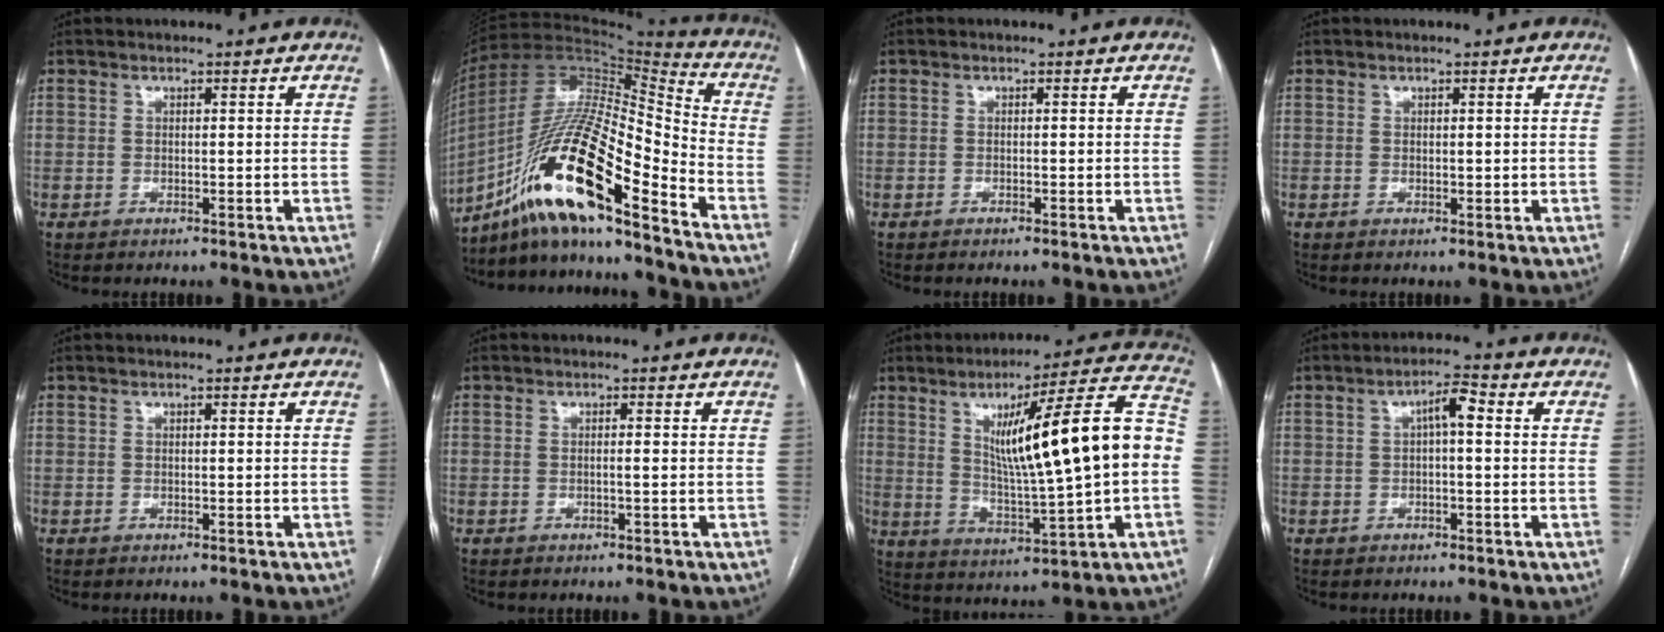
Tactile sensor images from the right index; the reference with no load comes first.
{"total": 20.4, "force": [-12.2, 2.8, 16.1], "torque": [-0.329, -0.004, -0.222]}
{"total": 0.5, "force": [-0.4, -0.1, 0.3], "torque": [-0.007, 0.001, -0.008]}
{"total": 0.7, "force": [0.1, 0.4, 0.5], "torque": [-0.008, -0.003, 0.004]}
{"total": 0.0}
{"total": 0.6, "force": [-0.1, -0.1, 0.6], "torque": [-0.009, 0.001, -0.002]}
{"total": 20.2, "force": [1.8, 1.2, 20.0], "torque": [-0.299, 0.023, 0.028]}
{"total": 3.9, "force": [0.5, 1.0, 3.7], "torque": [-0.062, 0.016, 0.007]}